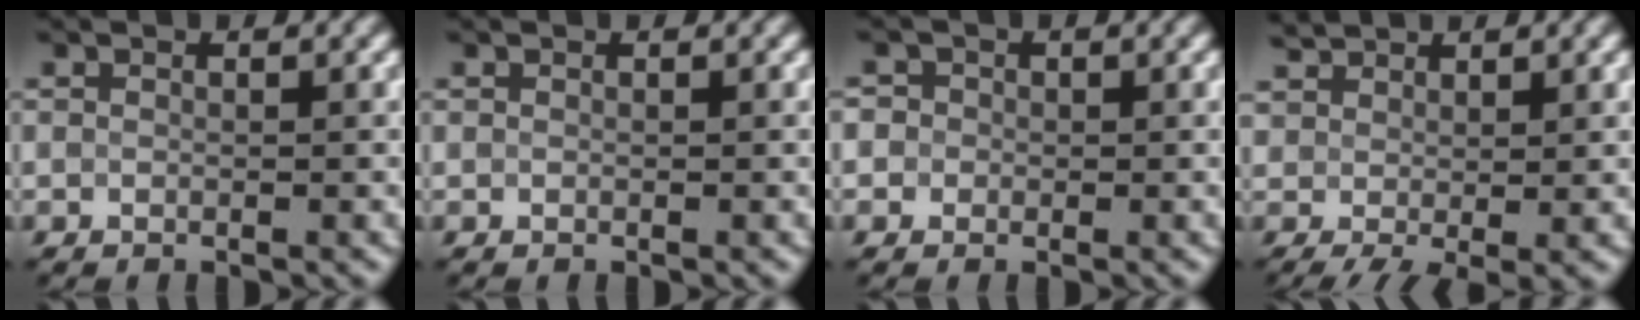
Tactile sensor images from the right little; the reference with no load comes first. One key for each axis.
{"total": 0.0}
{"total": 2.7, "fx": 0.8, "fy": 2.3, "fz": 1.1, "tx": 0.000, "ty": 0.024, "tz": -0.010}
{"total": 3.7, "fx": 0.7, "fy": 2.5, "fz": 2.7, "tx": -0.069, "ty": 0.001, "tz": 0.014}